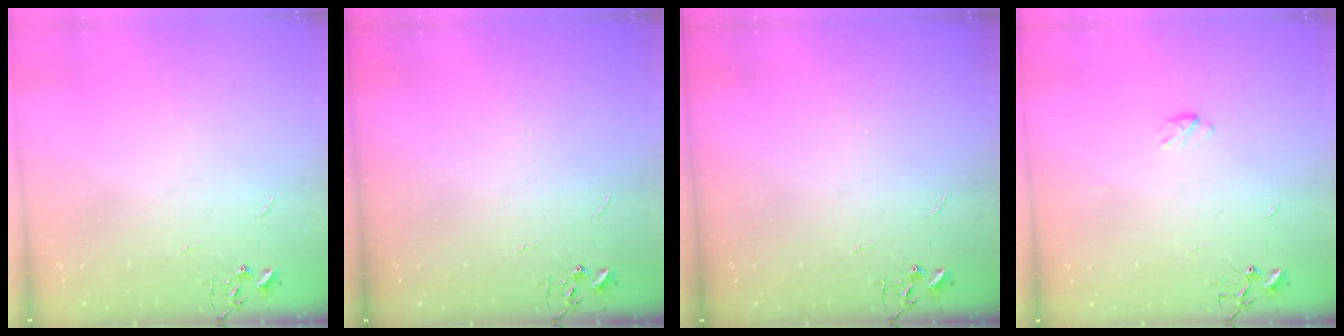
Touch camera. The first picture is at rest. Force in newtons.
{"total": 0.0}
{"total": 0.0}
{"total": 3.0, "press": 3.0, "slide": 0.5}